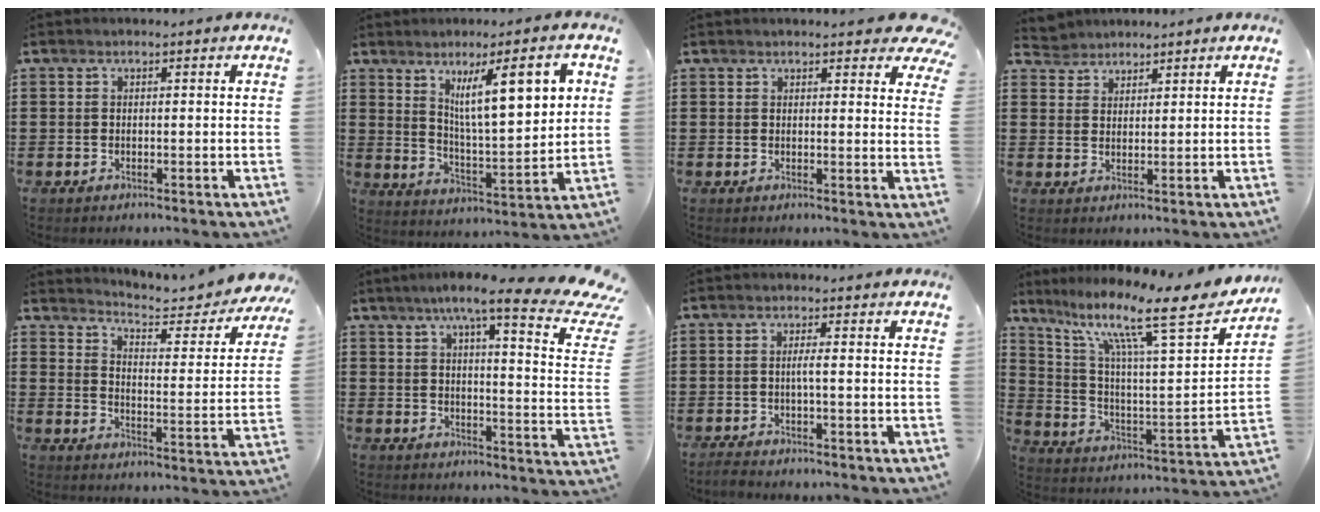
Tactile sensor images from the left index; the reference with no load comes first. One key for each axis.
{"total": 11.6, "fx": 5.6, "fy": 2.8, "fz": 9.8, "tx": -0.157, "ty": -0.020, "tz": 0.088}
{"total": 3.8, "fx": 3.3, "fy": 0.8, "fz": 1.6, "tx": -0.017, "ty": -0.016, "tz": 0.057}
{"total": 2.8, "fx": 2.4, "fy": 1.2, "fz": -0.6, "tx": -0.002, "ty": 0.000, "tz": 0.046}
{"total": 4.3, "fx": 4.1, "fy": 0.2, "fz": 1.1, "tx": -0.039, "ty": -0.036, "tz": 0.061}
{"total": 10.8, "fx": 7.8, "fy": 1.5, "fz": 7.3, "tx": -0.130, "ty": -0.043, "tz": 0.119}
{"total": 2.0, "fx": -1.1, "fy": -0.2, "fz": 1.7, "tx": -0.030, "ty": 0.000, "tz": -0.022}
{"total": 14.7, "fx": 10.0, "fy": 2.7, "fz": 10.5, "tx": -0.204, "ty": -0.058, "tz": 0.150}